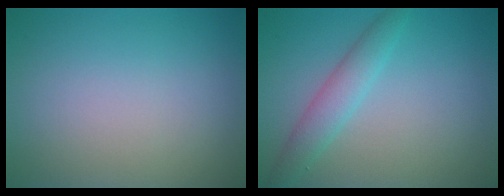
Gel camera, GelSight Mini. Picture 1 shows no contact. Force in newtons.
{"total": 2.8, "press": 2.8, "slide": 0.1}